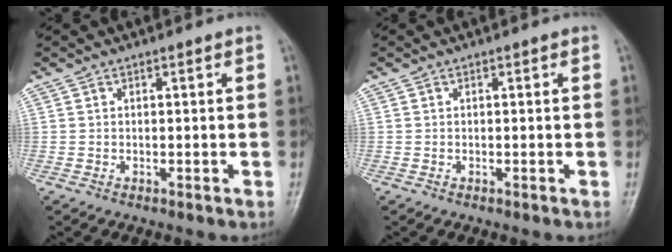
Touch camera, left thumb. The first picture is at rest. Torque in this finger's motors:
{"motor_torque": [0.00, 0.00, 0.02, -0.04, 0.00]}